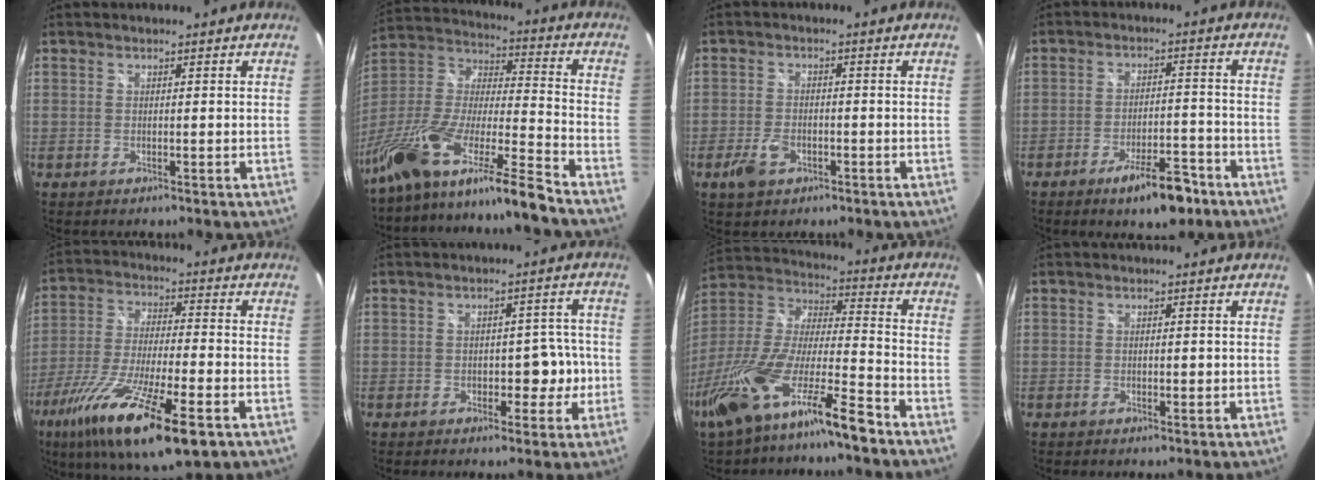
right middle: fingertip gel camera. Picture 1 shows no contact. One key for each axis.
{"total": 21.0, "fx": -15.7, "fy": 0.5, "fz": 13.9, "tx": -0.246, "ty": -0.036, "tz": -0.291}
{"total": 4.9, "fx": -2.5, "fy": 3.0, "fz": 2.8, "tx": -0.073, "ty": -0.002, "tz": -0.044}
{"total": 8.8, "fx": -5.9, "fy": 2.8, "fz": 5.9, "tx": -0.099, "ty": 0.006, "tz": -0.080}
{"total": 21.5, "fx": -11.5, "fy": 4.4, "fz": 17.6, "tx": -0.344, "ty": -0.060, "tz": -0.207}
{"total": 5.1, "fx": -1.5, "fy": 3.5, "fz": 3.3, "tx": -0.040, "ty": 0.014, "tz": -0.013}
{"total": 18.6, "fx": -12.0, "fy": 2.6, "fz": 14.0, "tx": -0.278, "ty": -0.031, "tz": -0.225}
{"total": 1.1, "fx": -0.2, "fy": 0.6, "fz": 0.8, "tx": -0.011, "ty": 0.001, "tz": -0.002}